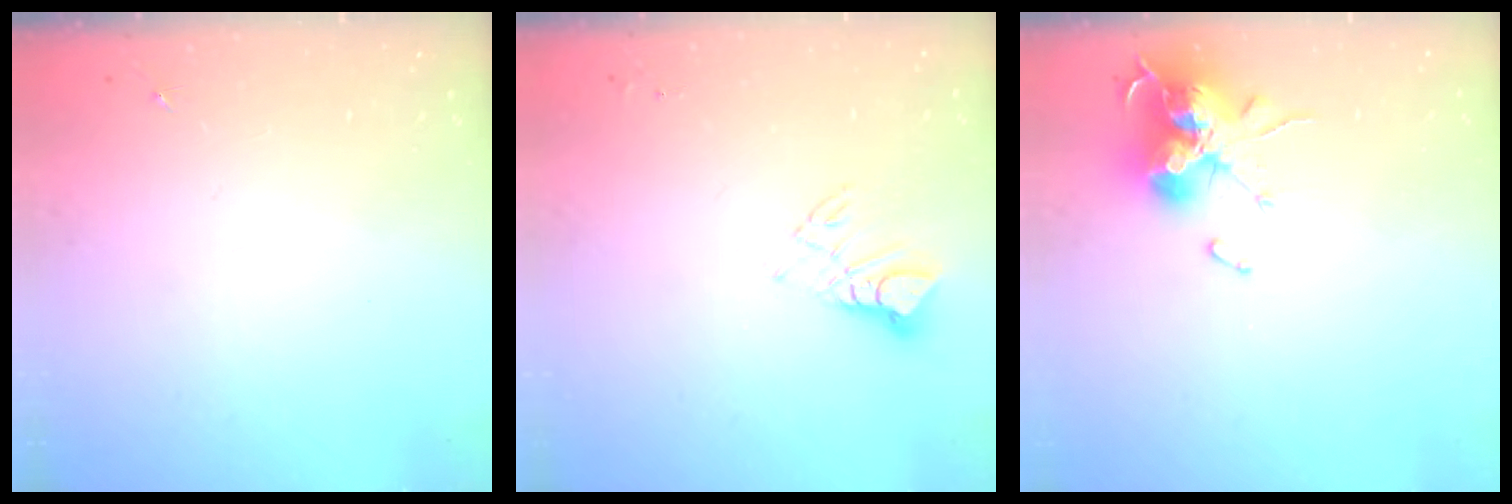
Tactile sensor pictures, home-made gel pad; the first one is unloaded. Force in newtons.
{"total": 6.2, "press": 6.1, "slide": 0.4}
{"total": 15.7, "press": 15.7, "slide": 0.1}